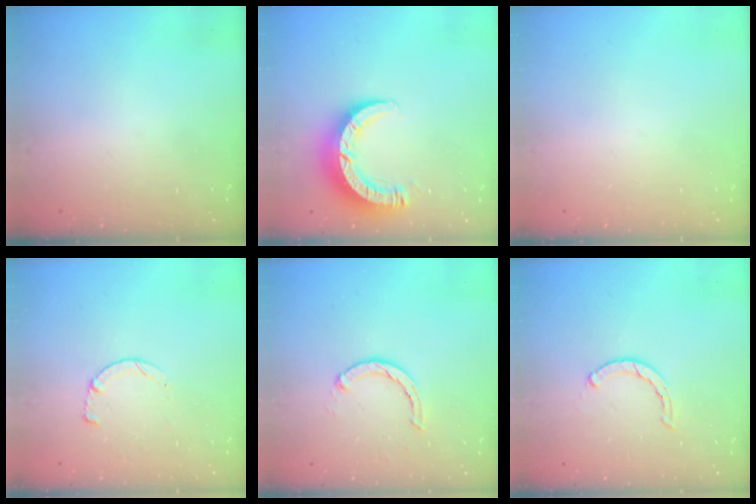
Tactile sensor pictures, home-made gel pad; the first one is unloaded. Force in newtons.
{"total": 9.1, "press": 9.1, "slide": 1.1}
{"total": 0.0}
{"total": 2.5, "press": 2.5, "slide": 0.3}
{"total": 2.4, "press": 2.4, "slide": 0.4}
{"total": 0.5, "press": 0.5, "slide": 0.2}